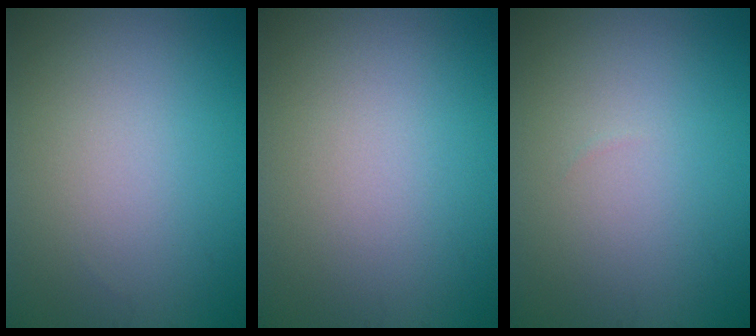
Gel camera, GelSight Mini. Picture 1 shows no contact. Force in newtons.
{"total": 0.0}
{"total": 0.0}